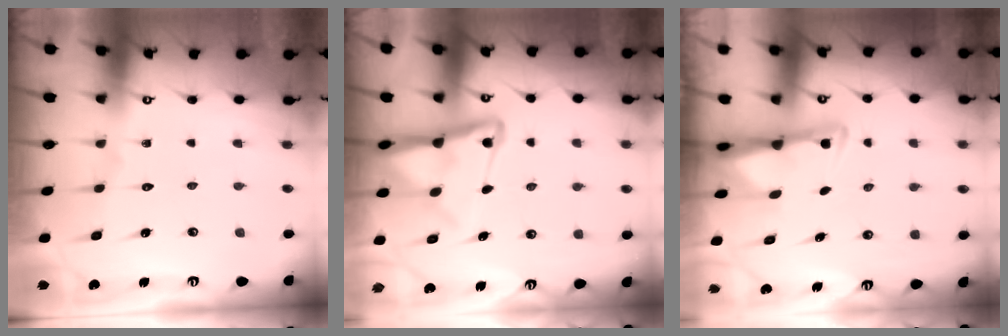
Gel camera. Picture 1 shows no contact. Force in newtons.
{"total": 9.9, "press": 9.9, "slide": 1.0}
{"total": 2.8, "press": 2.8, "slide": 0.6}